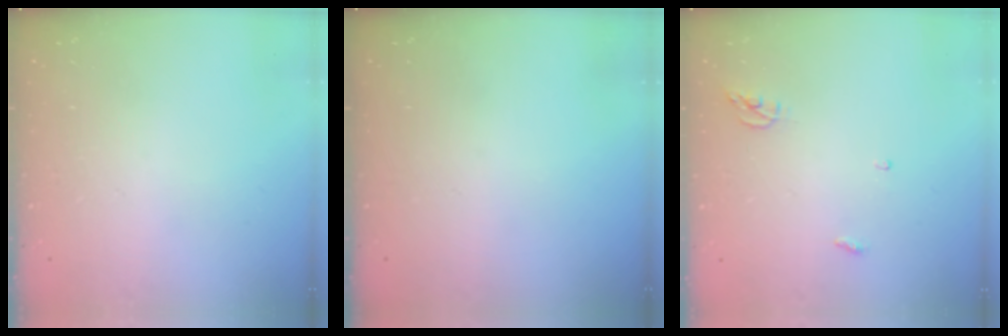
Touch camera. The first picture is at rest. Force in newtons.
{"total": 0.0}
{"total": 3.6, "press": 3.6, "slide": 0.3}